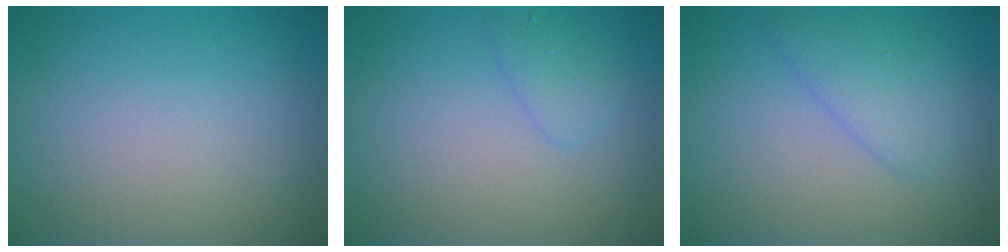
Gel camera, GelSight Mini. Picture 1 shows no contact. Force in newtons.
{"total": 1.4, "press": 1.4, "slide": 0.1}
{"total": 3.0, "press": 3.0, "slide": 0.2}